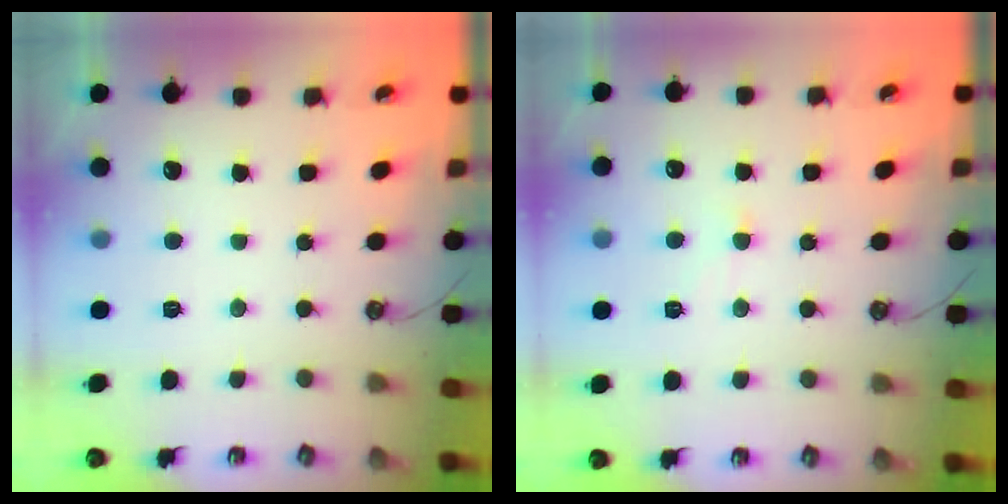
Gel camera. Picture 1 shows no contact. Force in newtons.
{"total": 1.1, "press": 0.9, "slide": 0.6}